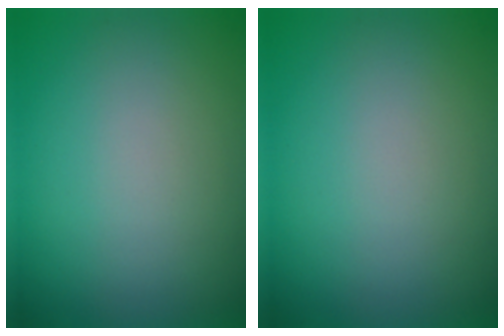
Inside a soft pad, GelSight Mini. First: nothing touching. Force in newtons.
{"total": 0.0}